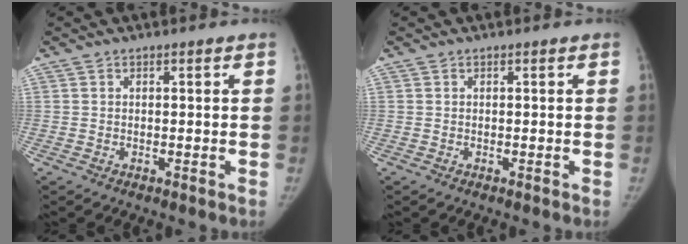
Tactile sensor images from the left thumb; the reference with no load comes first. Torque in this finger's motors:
{"motor_torque": [-0.13, 0.09, -0.01, 0.04, -0.02]}